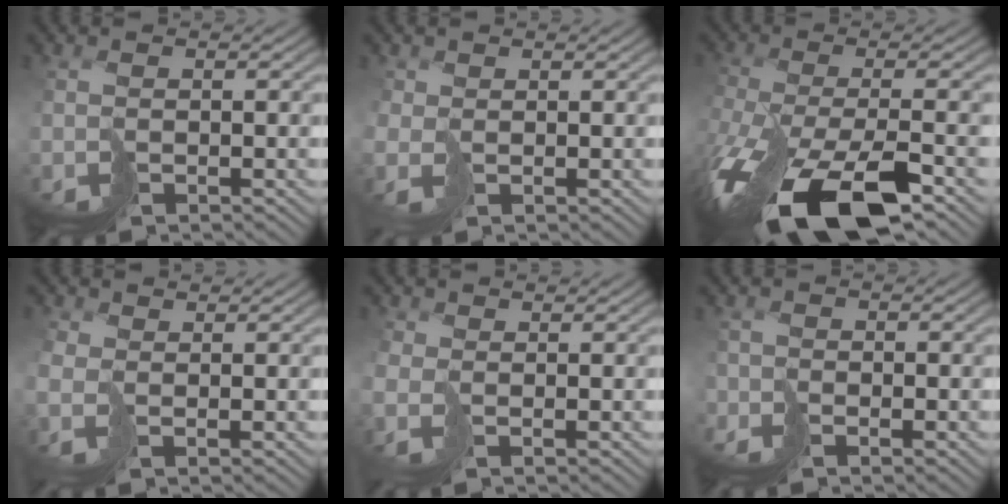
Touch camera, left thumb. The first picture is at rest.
{"total": 1.8, "force": [0.0, 1.4, 1.1], "torque": [-0.043, -0.008, 0.001]}
{"total": 15.5, "force": [-8.7, 6.1, 11.3], "torque": [-0.275, -0.053, -0.140]}
{"total": 2.7, "force": [0.4, 1.8, 2.0], "torque": [-0.069, -0.001, 0.004]}
{"total": 2.1, "force": [0.0, 1.3, 1.6], "torque": [-0.056, -0.001, -0.004]}
{"total": 2.0, "force": [-1.4, 1.3, 0.6], "torque": [-0.009, -0.008, -0.033]}